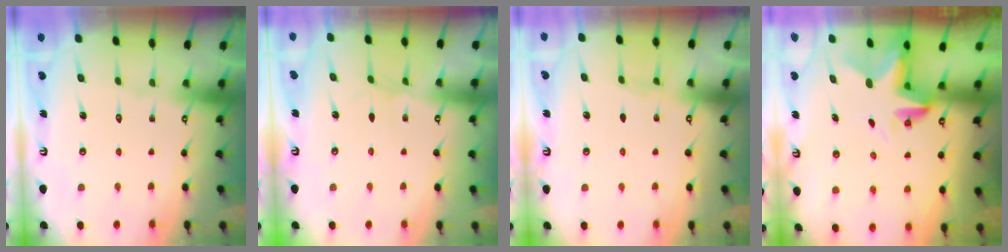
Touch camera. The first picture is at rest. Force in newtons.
{"total": 0.7, "press": 0.6, "slide": 0.3}
{"total": 3.7, "press": 3.6, "slide": 0.5}
{"total": 3.6, "press": 3.6, "slide": 0.1}